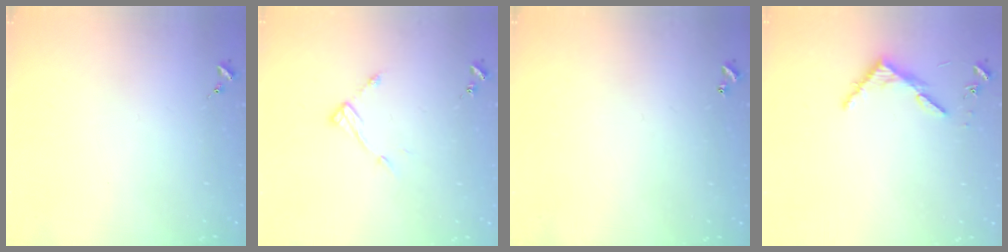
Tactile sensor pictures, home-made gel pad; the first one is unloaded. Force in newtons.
{"total": 7.9, "press": 7.9, "slide": 0.3}
{"total": 0.9, "press": 0.9, "slide": 0.2}
{"total": 4.0, "press": 4.0, "slide": 0.3}